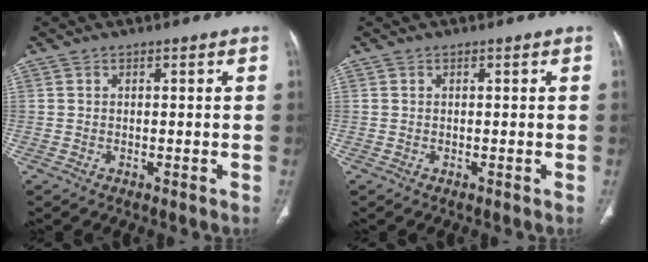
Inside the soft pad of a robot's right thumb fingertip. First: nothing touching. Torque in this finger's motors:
{"motor_torque": [-0.14, 0.14, -0.17, 0.03, 0.03]}